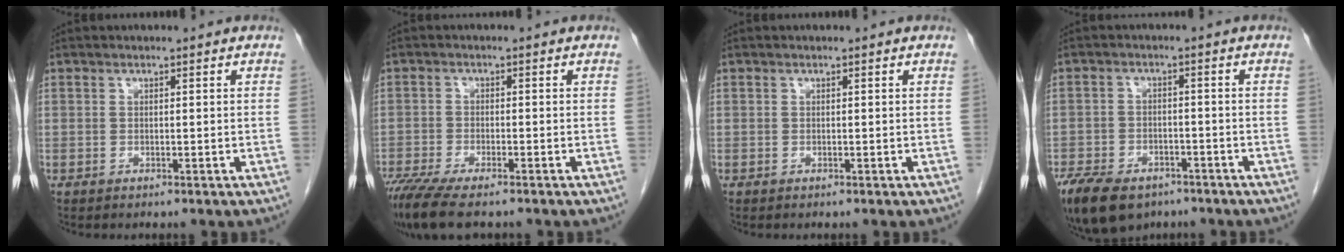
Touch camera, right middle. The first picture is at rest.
{"total": 9.1, "force": [-7.2, 1.8, 5.3], "torque": [-0.091, -0.018, -0.119]}
{"total": 0.0}
{"total": 13.9, "force": [-9.3, 7.7, 6.9], "torque": [-0.161, -0.005, -0.140]}